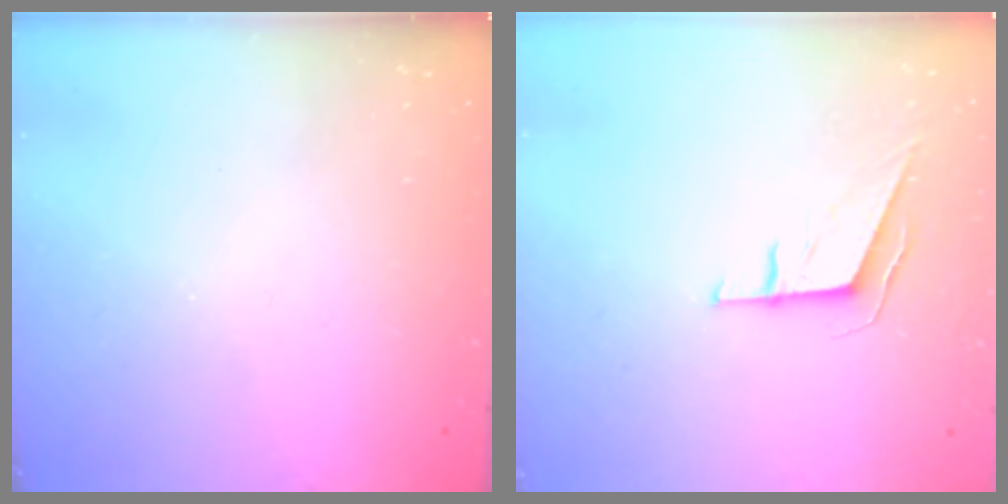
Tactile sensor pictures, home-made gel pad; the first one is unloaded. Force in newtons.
{"total": 5.9, "press": 5.7, "slide": 1.3}